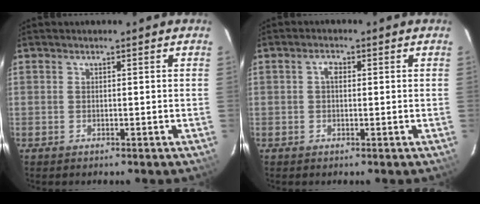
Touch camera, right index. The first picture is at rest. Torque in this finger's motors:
{"motor_torque": [0.32, -0.06, 0.19, 0.04]}